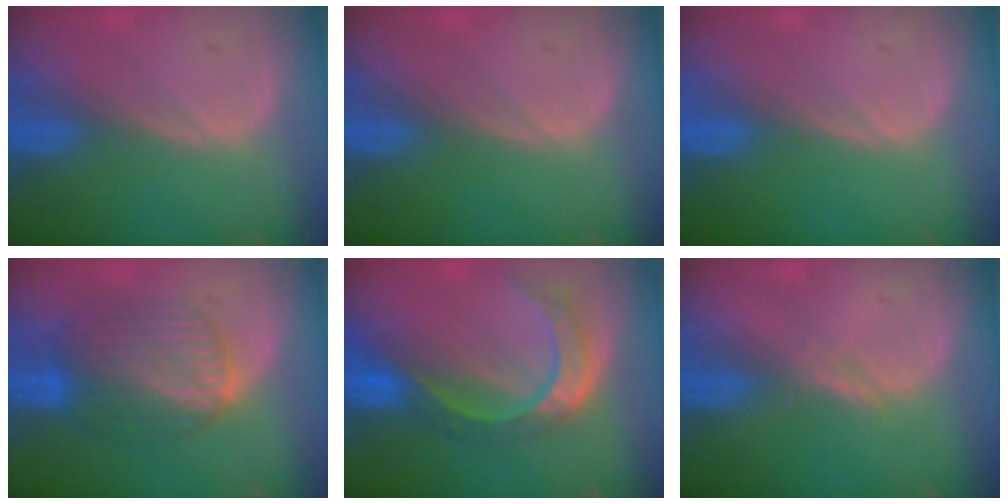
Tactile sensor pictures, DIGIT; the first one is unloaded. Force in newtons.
{"total": 0.0}
{"total": 0.0}
{"total": 7.7, "press": 7.7, "slide": 0.2}
{"total": 8.8, "press": 7.4, "slide": 4.8}
{"total": 1.1, "press": 1.1, "slide": 0.1}